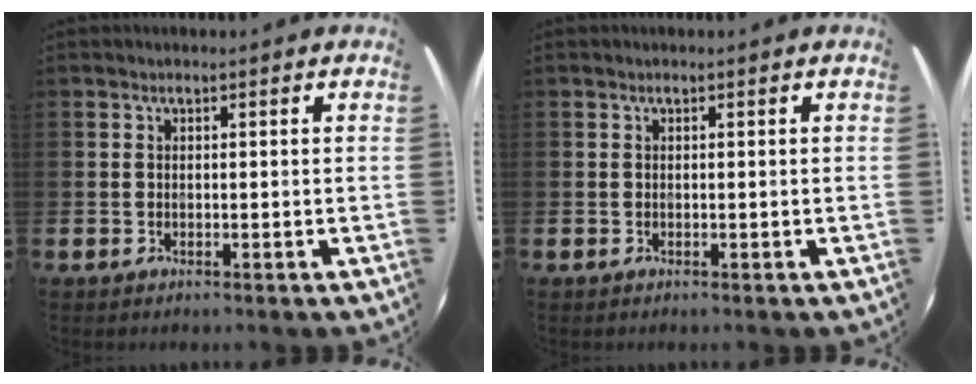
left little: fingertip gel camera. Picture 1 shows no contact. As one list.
[{"total": 0.0}]